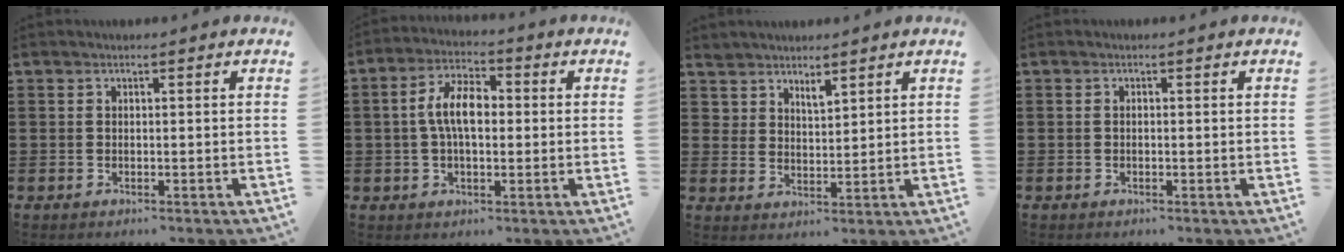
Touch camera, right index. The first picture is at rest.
{"total": 7.0, "force": [0.4, 3.5, 6.0], "torque": [-0.125, 0.013, 0.002]}
{"total": 2.7, "force": [2.6, 0.7, 0.0], "torque": [-0.007, 0.000, 0.051]}
{"total": 0.0}